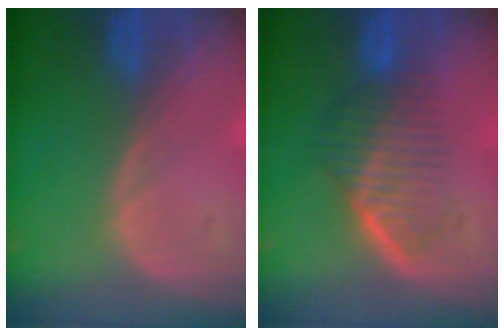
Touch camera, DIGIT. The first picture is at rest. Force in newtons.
{"total": 6.6, "press": 5.9, "slide": 3.1}